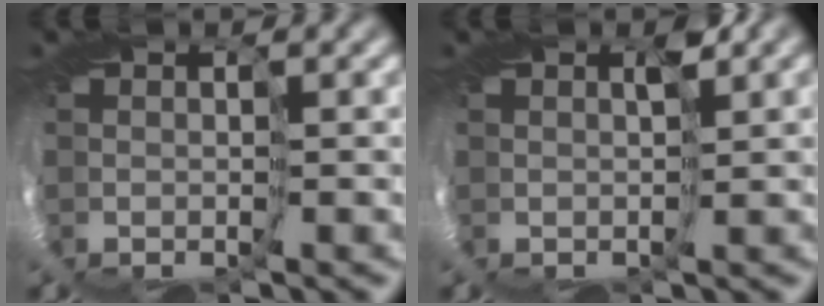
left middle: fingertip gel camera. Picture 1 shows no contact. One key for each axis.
{"total": 1.6, "fx": 1.0, "fy": 0.3, "fz": 1.2, "tx": -0.011, "ty": 0.008, "tz": 0.010}